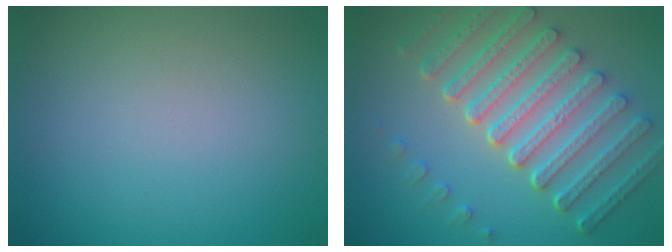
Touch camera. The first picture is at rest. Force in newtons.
{"total": 7.7, "press": 5.9, "slide": 5.0}